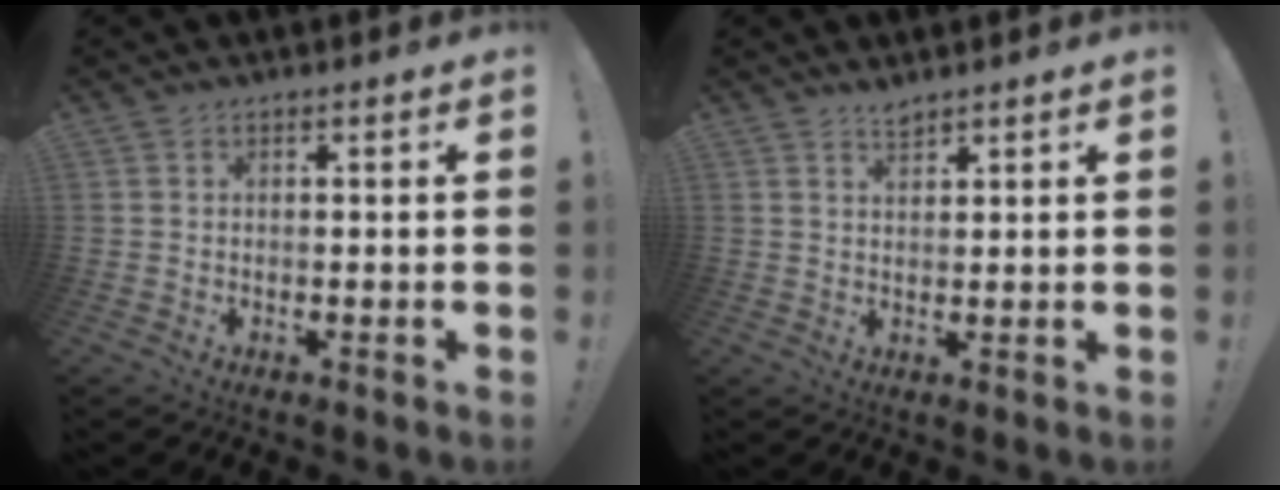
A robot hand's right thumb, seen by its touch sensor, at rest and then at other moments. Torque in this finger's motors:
{"motor_torque": [-0.12, 0.33, -0.08, 0.06, 0.00]}